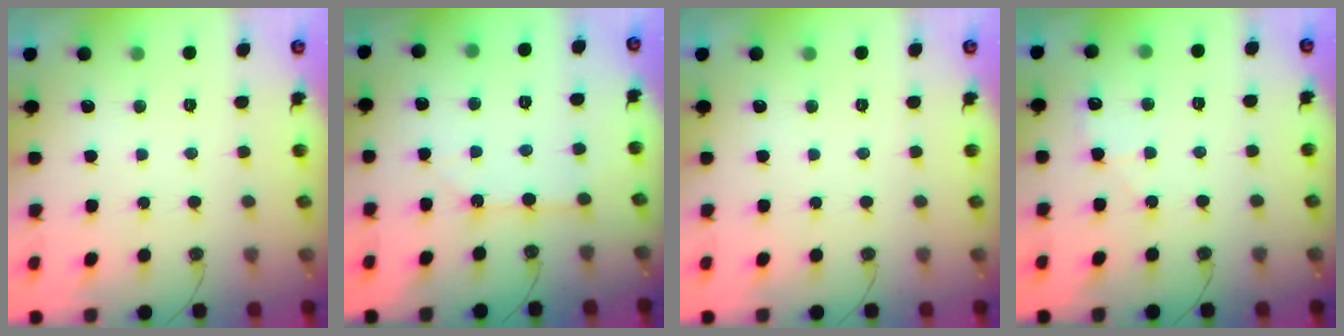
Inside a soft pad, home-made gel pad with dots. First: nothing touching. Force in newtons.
{"total": 3.9, "press": 3.9, "slide": 0.4}
{"total": 0.0}
{"total": 4.6, "press": 4.5, "slide": 0.7}